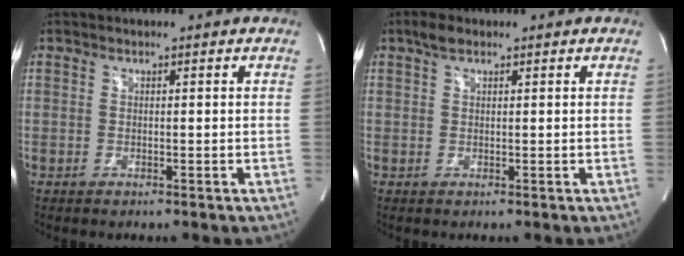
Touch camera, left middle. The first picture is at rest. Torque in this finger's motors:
{"motor_torque": [0.20, -0.07, -0.06, 0.00]}